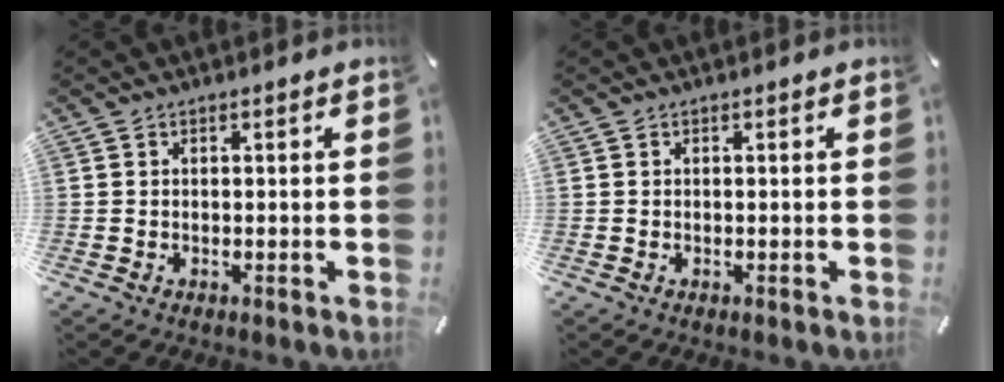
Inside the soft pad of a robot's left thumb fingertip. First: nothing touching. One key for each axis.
{"total": 0.0}